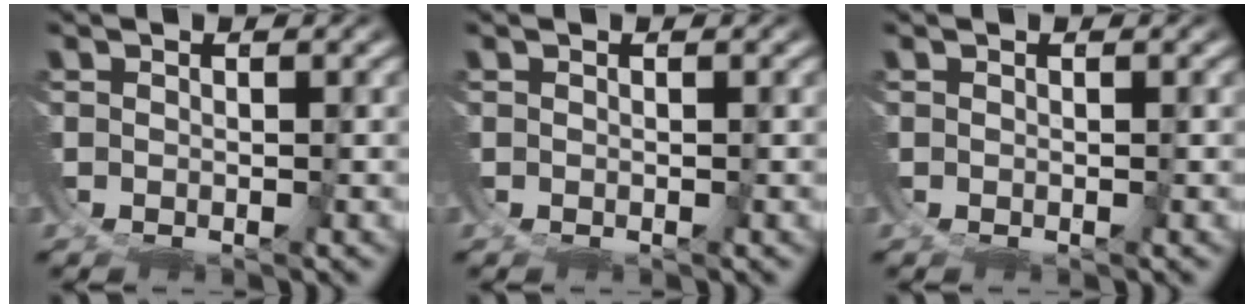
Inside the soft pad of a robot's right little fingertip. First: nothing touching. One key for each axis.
{"total": 0.0}
{"total": 0.0}